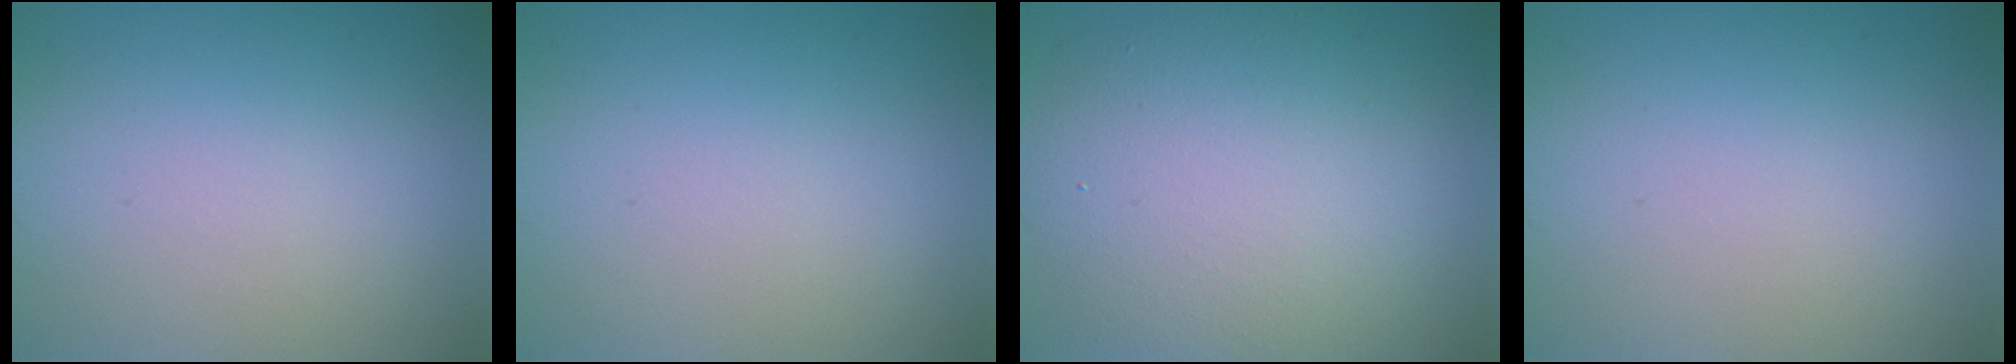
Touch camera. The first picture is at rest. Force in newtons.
{"total": 0.0}
{"total": 9.6, "press": 9.5, "slide": 0.9}
{"total": 0.0}